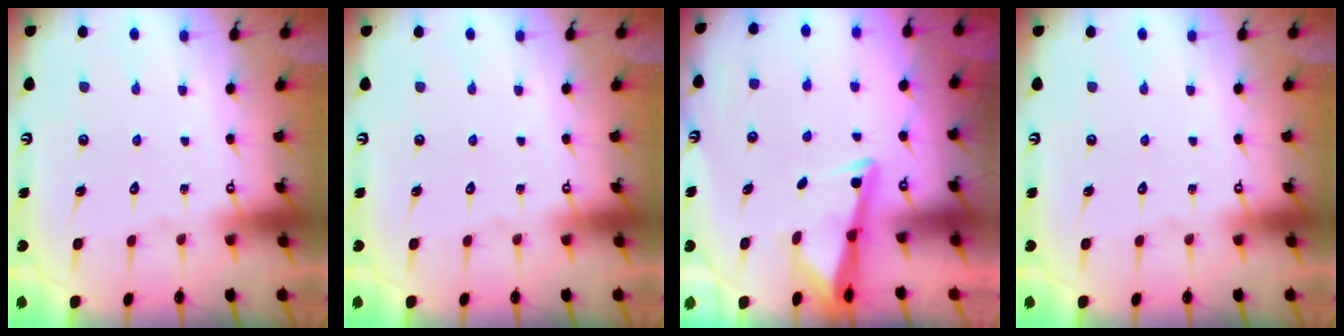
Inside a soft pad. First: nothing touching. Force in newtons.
{"total": 0.0}
{"total": 3.2, "press": 3.2, "slide": 0.5}
{"total": 0.0}